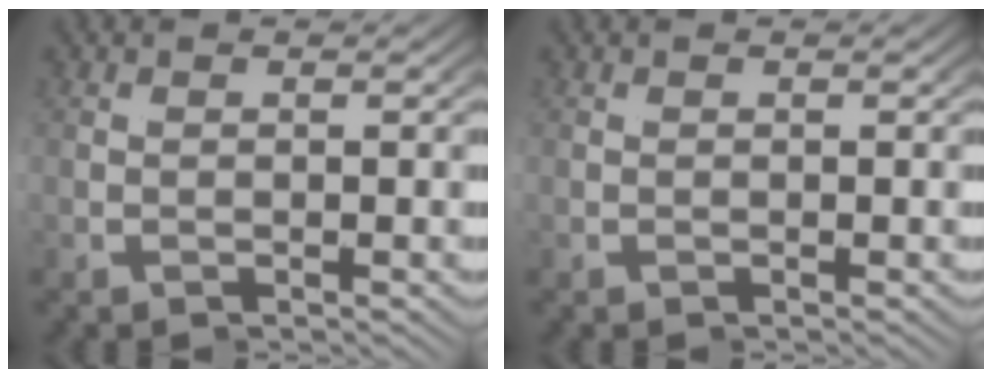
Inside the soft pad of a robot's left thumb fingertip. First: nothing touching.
{"total": 0.0}